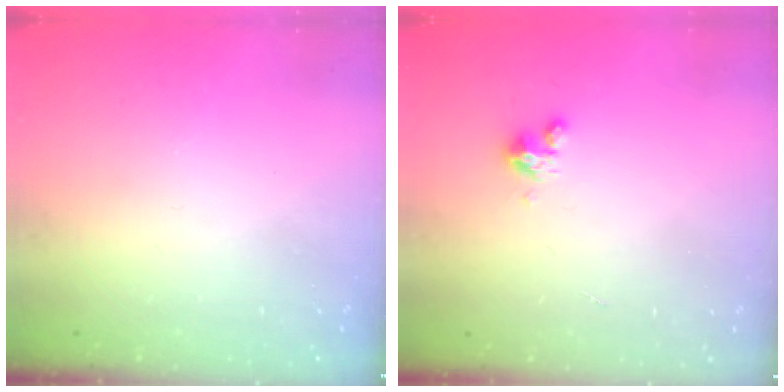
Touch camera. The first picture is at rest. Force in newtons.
{"total": 2.8, "press": 2.8, "slide": 0.2}